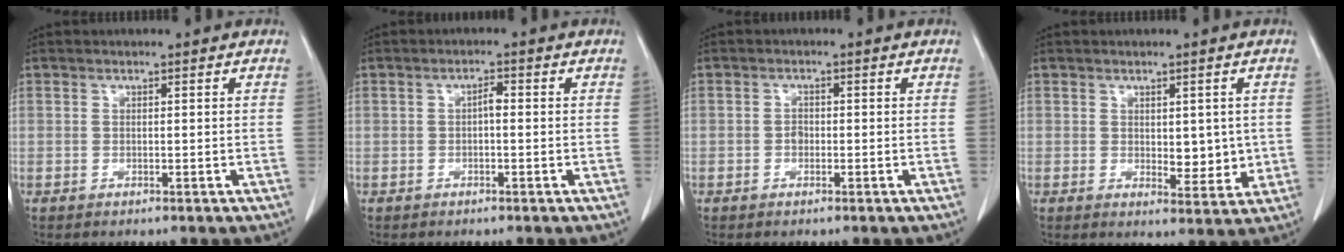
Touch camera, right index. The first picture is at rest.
{"total": 1.6, "force": [-0.1, 0.6, 1.5], "torque": [-0.026, 0.005, -0.001]}
{"total": 1.3, "force": [-0.3, 1.0, 0.8], "torque": [-0.012, 0.004, -0.006]}
{"total": 4.8, "force": [0.3, 2.5, 4.1], "torque": [-0.047, -0.011, 0.012]}